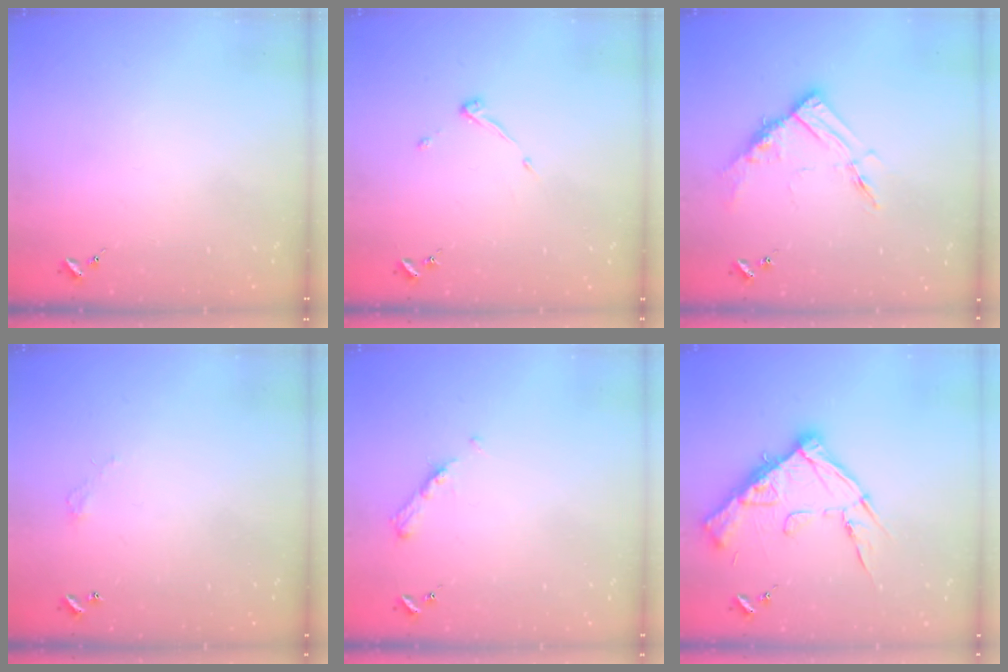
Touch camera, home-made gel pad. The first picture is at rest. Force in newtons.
{"total": 3.9, "press": 3.9, "slide": 0.6}
{"total": 11.9, "press": 11.9, "slide": 0.6}
{"total": 2.7, "press": 2.7, "slide": 0.2}
{"total": 4.9, "press": 4.9, "slide": 0.6}
{"total": 15.4, "press": 15.4, "slide": 0.4}